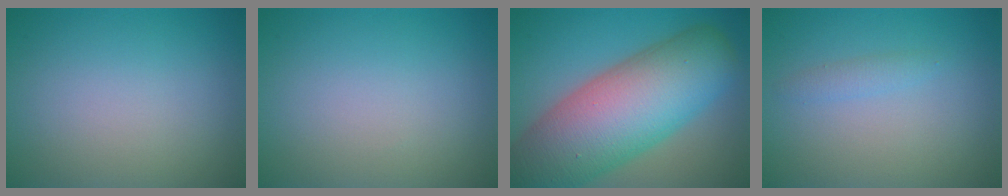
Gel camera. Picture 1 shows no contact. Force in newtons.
{"total": 0.0}
{"total": 14.3, "press": 14.3, "slide": 0.7}
{"total": 1.0, "press": 1.0, "slide": 0.0}